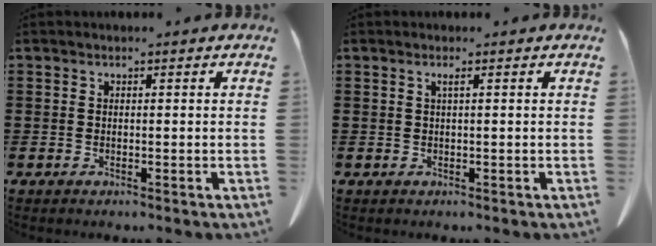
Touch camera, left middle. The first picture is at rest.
{"total": 0.9, "force": [0.3, -0.1, 0.8], "torque": [-0.016, -0.002, 0.005]}